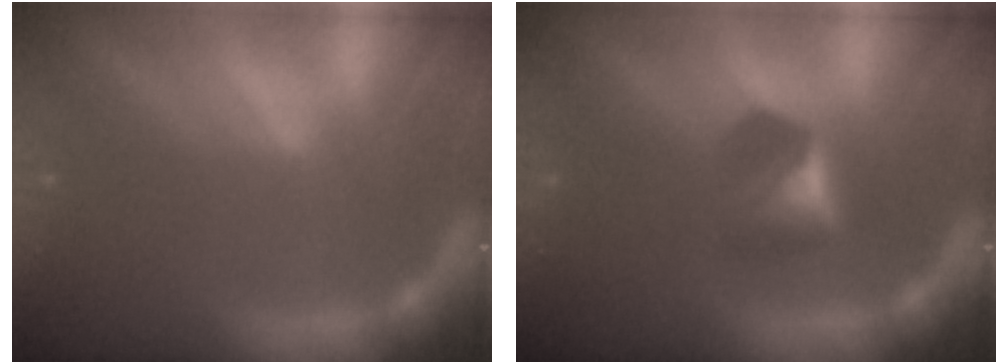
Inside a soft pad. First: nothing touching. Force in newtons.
{"total": 2.9}